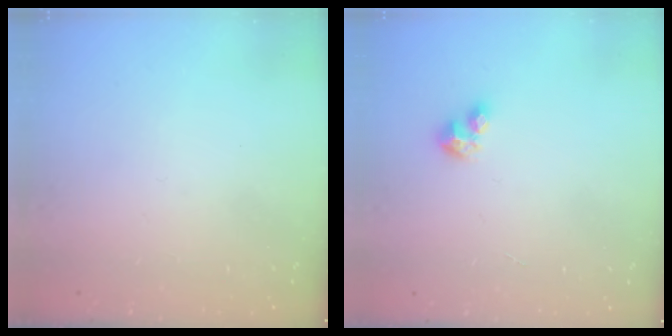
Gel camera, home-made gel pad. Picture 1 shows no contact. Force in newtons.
{"total": 2.8, "press": 2.8, "slide": 0.2}